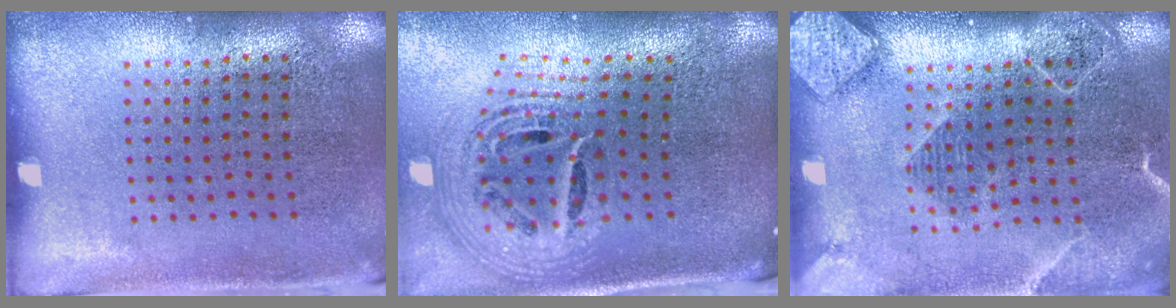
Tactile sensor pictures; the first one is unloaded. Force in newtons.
{"total": 2.7, "press": 1.8, "slide": 1.9}
{"total": 2.1, "press": 1.9, "slide": 0.9}